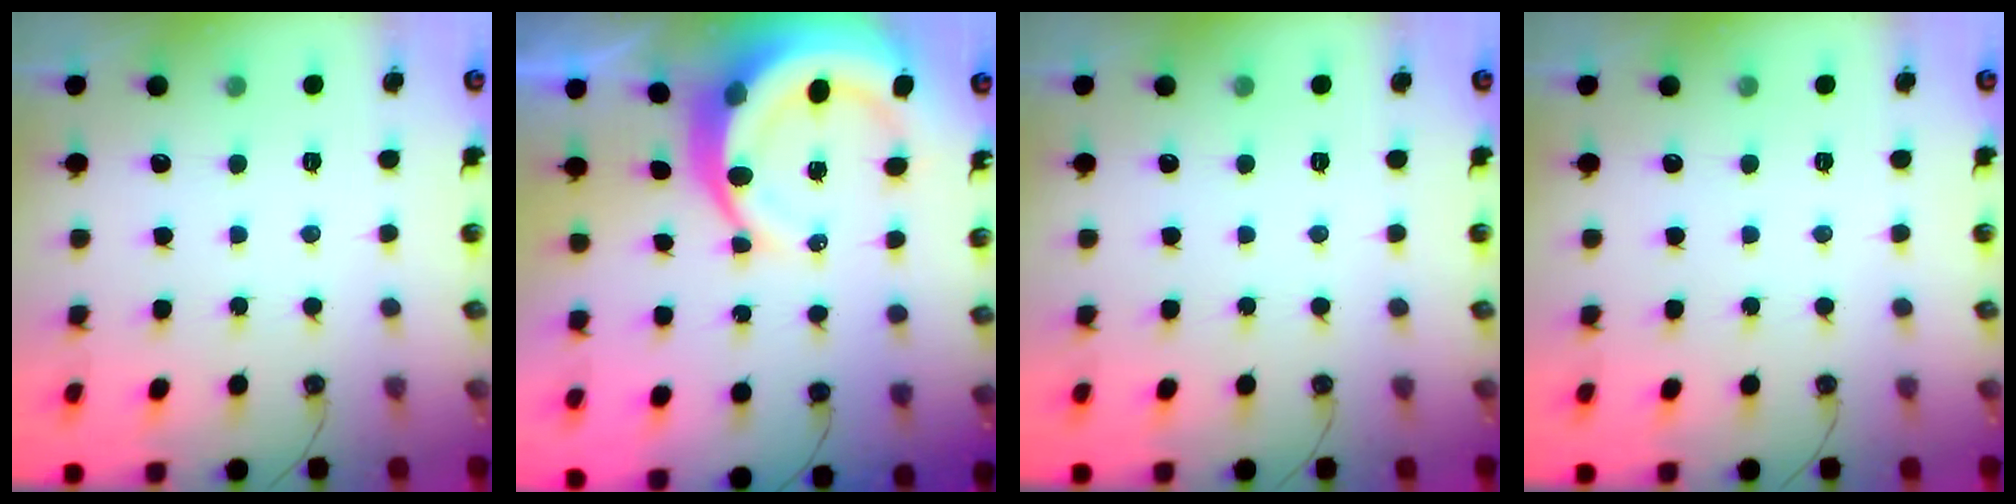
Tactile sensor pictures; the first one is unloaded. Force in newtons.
{"total": 11.9, "press": 11.8, "slide": 1.6}
{"total": 0.0}
{"total": 0.0}